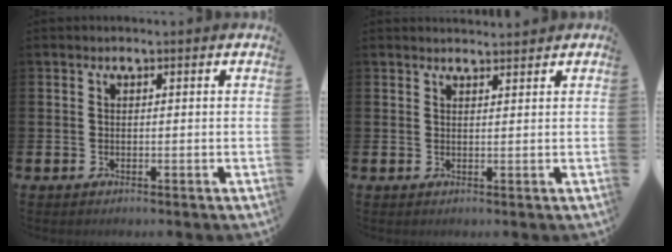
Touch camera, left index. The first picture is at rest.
{"total": 1.8, "force": [1.8, 0.3, 0.0], "torque": [0.012, -0.010, 0.029]}